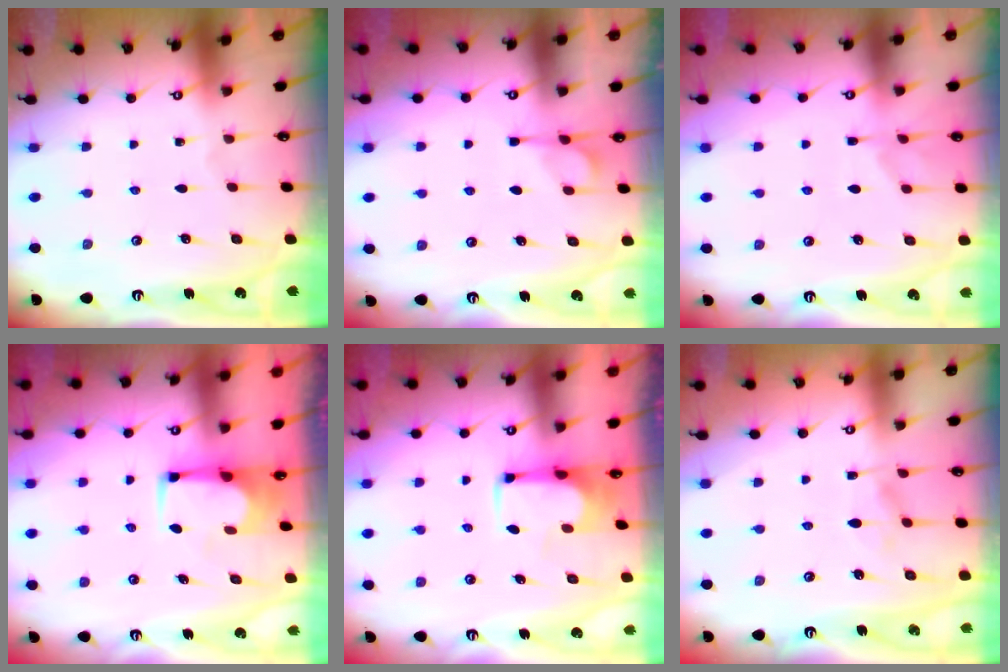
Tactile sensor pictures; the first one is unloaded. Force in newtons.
{"total": 1.9, "press": 1.6, "slide": 1.1}
{"total": 1.2, "press": 0.1, "slide": 1.2}
{"total": 1.6, "press": 1.6, "slide": 0.3}
{"total": 5.3, "press": 5.2, "slide": 1.0}
{"total": 1.6, "press": 1.3, "slide": 0.9}